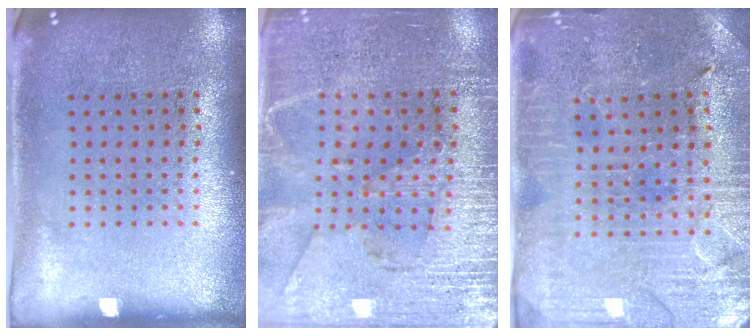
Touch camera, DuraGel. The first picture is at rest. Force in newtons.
{"total": 3.1, "press": 2.9, "slide": 1.2}
{"total": 1.8, "press": 1.8, "slide": 0.4}